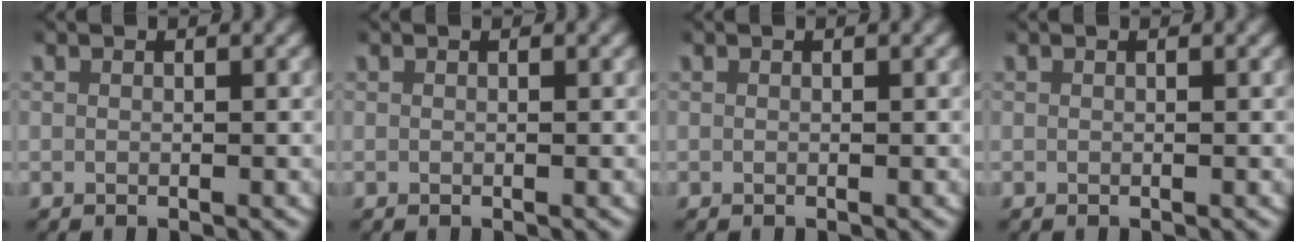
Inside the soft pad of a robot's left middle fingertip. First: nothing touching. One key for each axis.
{"total": 0.0}
{"total": 0.0}
{"total": 0.0}